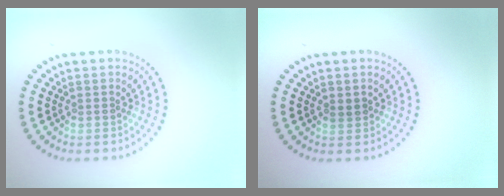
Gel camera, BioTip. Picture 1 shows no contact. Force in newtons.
{"total": 0.8, "press": 0.7, "slide": 0.3}